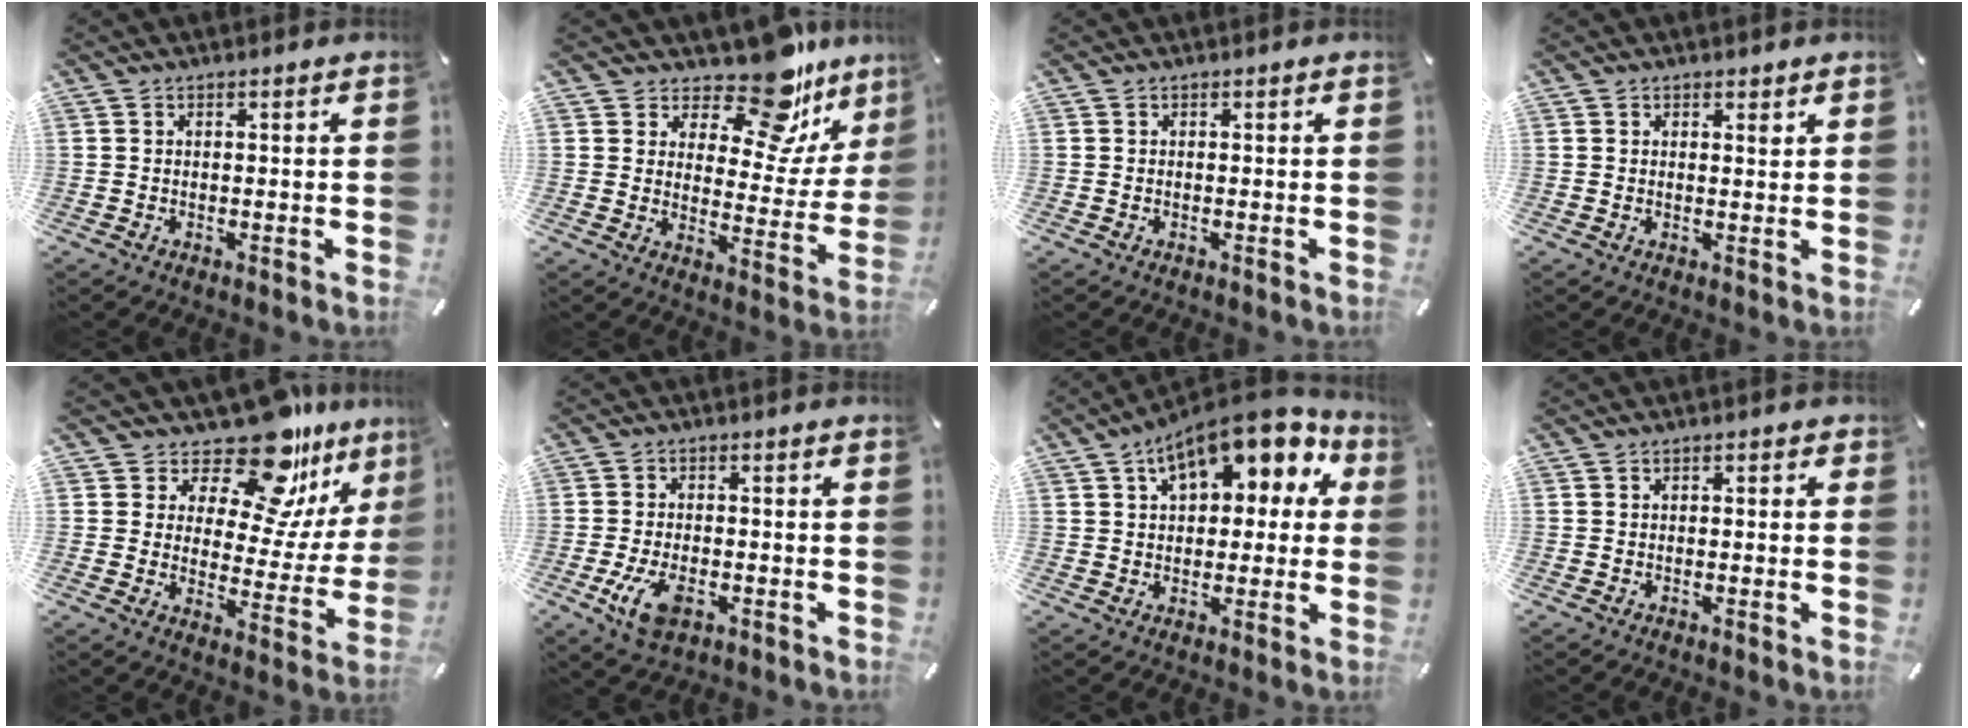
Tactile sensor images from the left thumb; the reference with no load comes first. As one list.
[{"total": 15.2, "force": [12.4, 5.7, 6.6], "torque": [-0.094, -0.112, 0.209]}, {"total": 0.0}, {"total": 1.3, "force": [0.9, 0.8, 0.4], "torque": [0.008, -0.005, 0.014]}, {"total": 16.6, "force": [14.3, 5.3, 6.6], "torque": [-0.113, -0.130, 0.242]}, {"total": 7.0, "force": [-2.7, 4.0, 5.0], "torque": [-0.117, 0.004, -0.050]}, {"total": 13.4, "force": [7.6, 7.1, 8.4], "torque": [-0.128, -0.036, 0.131]}, {"total": 0.8, "force": [-0.1, 0.6, 0.5], "torque": [-0.009, 0.005, -0.002]}]